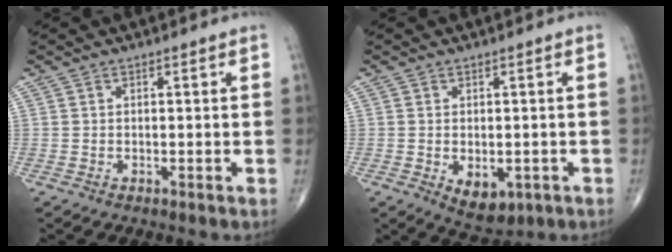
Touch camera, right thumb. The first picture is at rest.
{"total": 6.2, "force": [-1.9, 3.7, 4.6], "torque": [-0.056, -0.002, -0.012]}